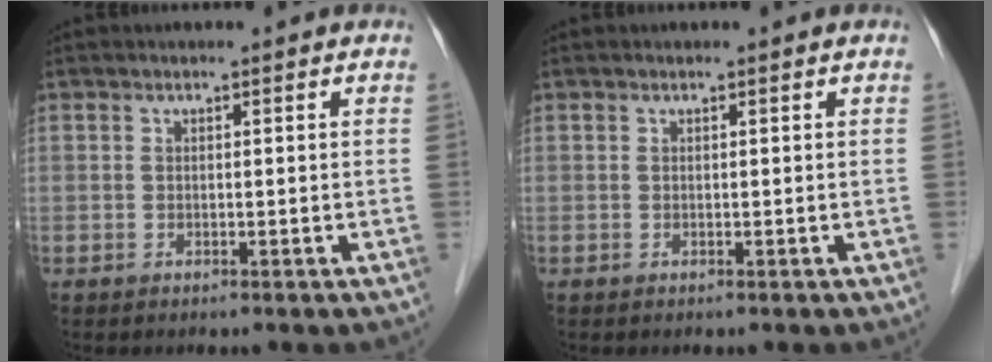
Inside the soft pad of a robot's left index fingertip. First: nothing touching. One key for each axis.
{"total": 0.0}